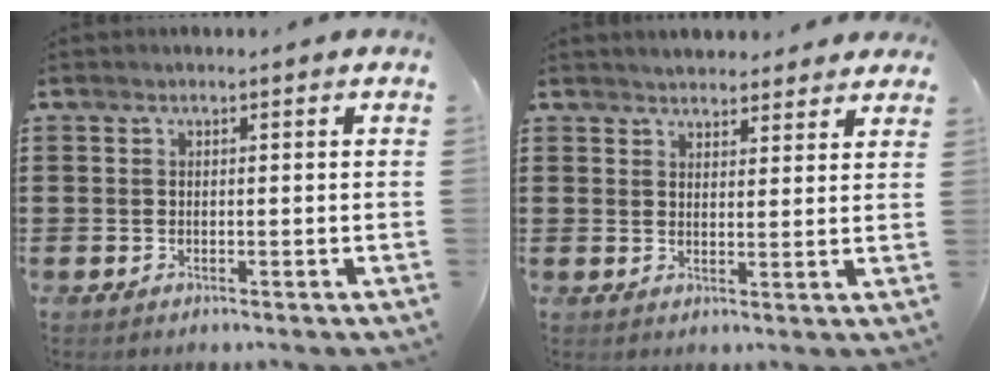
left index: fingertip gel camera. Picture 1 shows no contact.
{"total": 2.8, "force": [2.8, 0.5, 0.0], "torque": [-0.008, -0.004, 0.053]}